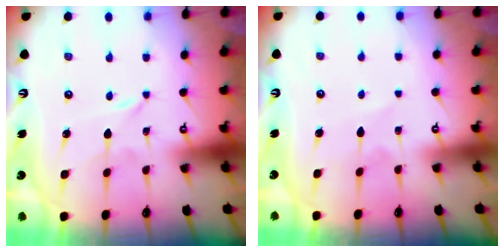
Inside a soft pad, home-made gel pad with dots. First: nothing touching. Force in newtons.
{"total": 3.7, "press": 3.7, "slide": 0.5}